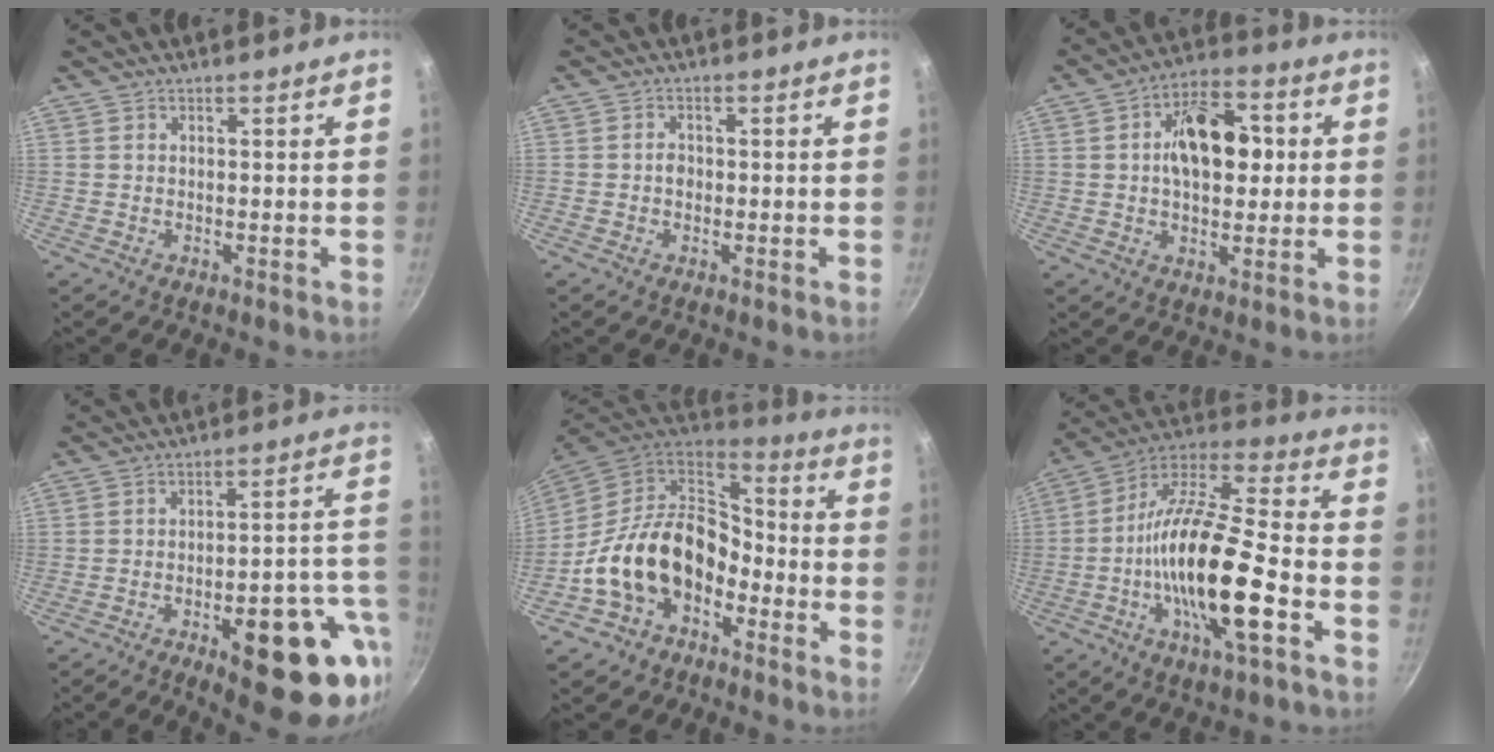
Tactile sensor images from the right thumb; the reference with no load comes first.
{"total": 1.7, "force": [-0.3, 1.4, 0.9], "torque": [-0.008, 0.007, -0.005]}
{"total": 14.0, "force": [1.9, 8.6, 10.9], "torque": [-0.128, 0.014, 0.015]}
{"total": 20.2, "force": [-8.1, 7.2, 17.0], "torque": [-0.177, 0.035, -0.107]}
{"total": 17.3, "force": [-5.6, 12.2, 10.9], "torque": [-0.159, 0.064, -0.106]}
{"total": 22.5, "force": [-6.3, 6.9, 20.5], "torque": [-0.363, 0.031, -0.131]}